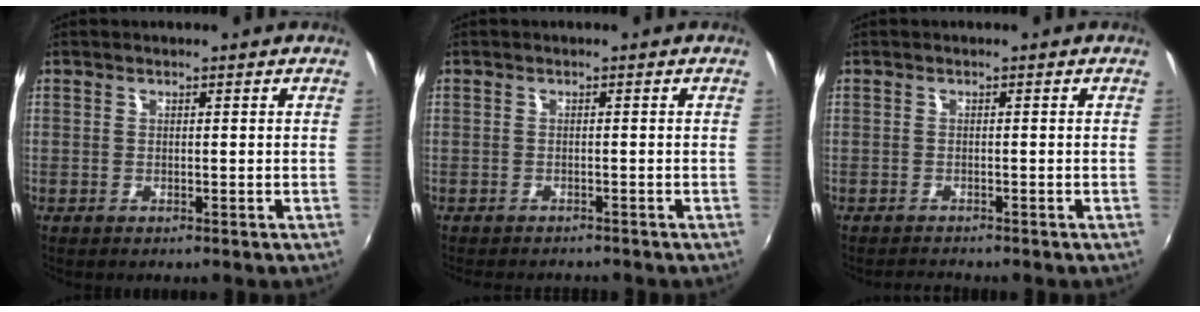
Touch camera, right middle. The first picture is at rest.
{"total": 3.8, "force": [-3.5, 1.0, 1.2], "torque": [-0.030, -0.014, -0.054]}
{"total": 1.4, "force": [-1.4, 0.0, 0.1], "torque": [-0.005, -0.008, -0.025]}